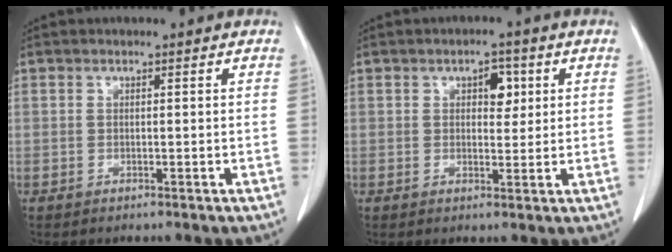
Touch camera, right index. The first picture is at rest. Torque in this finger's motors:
{"motor_torque": [0.08, 0.08, 0.04, 0.02]}